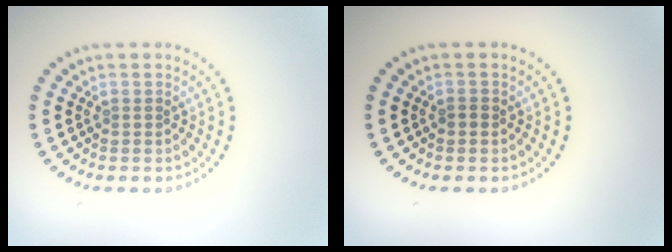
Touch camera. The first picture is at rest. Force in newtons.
{"total": 0.8, "press": 0.8, "slide": 0.2}